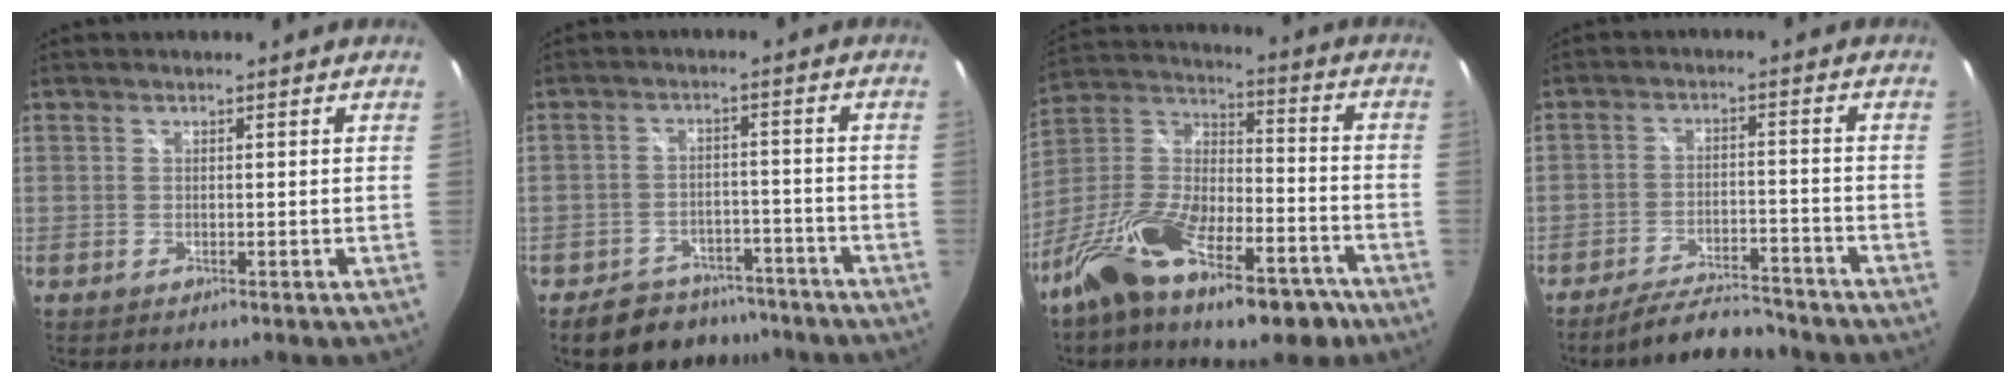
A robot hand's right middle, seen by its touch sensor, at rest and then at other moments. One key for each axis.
{"total": 10.0, "fx": -8.1, "fy": 5.3, "fz": 2.6, "tx": -0.064, "ty": 0.012, "tz": -0.105}
{"total": 21.3, "fx": -13.2, "fy": 9.1, "fz": 14.0, "tx": -0.261, "ty": -0.001, "tz": -0.225}
{"total": 9.6, "fx": -8.9, "fy": 1.7, "fz": 3.1, "tx": -0.080, "ty": 0.001, "tz": -0.135}